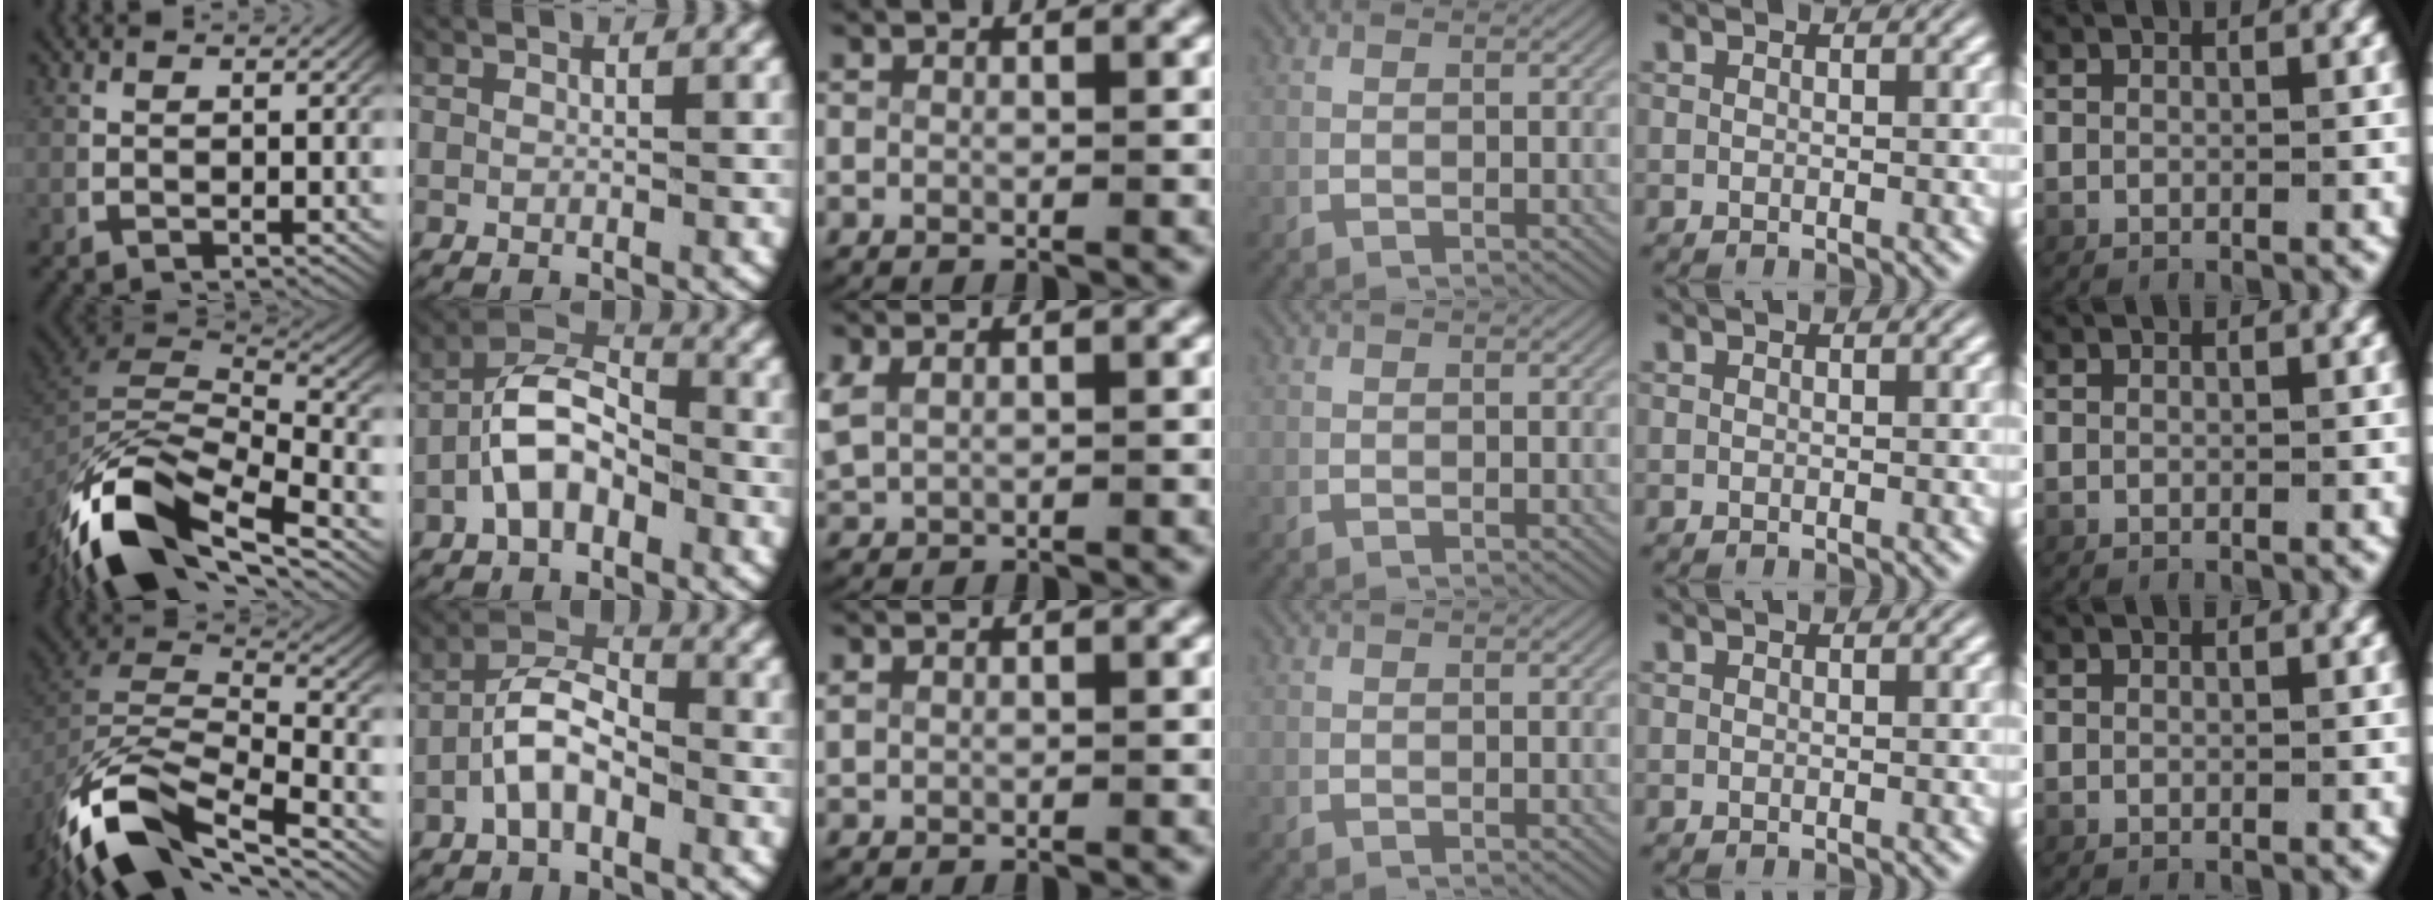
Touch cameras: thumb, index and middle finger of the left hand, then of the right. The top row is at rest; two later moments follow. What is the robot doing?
{"motion": "lift_and_place", "object": "scissors"}